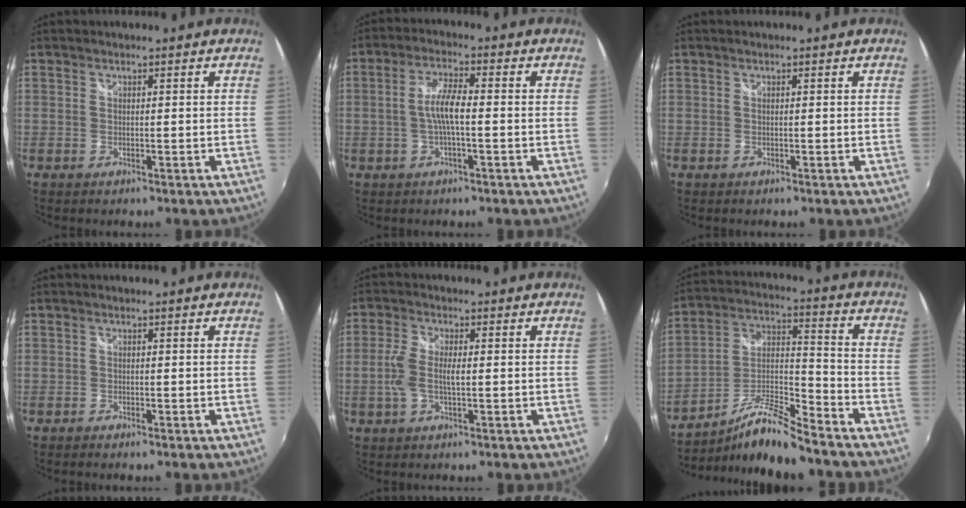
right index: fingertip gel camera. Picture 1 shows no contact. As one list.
[{"total": 5.3, "force": [-0.8, 0.9, 5.1], "torque": [-0.102, 0.007, -0.014]}, {"total": 0.0}, {"total": 0.7, "force": [-0.6, 0.2, 0.3], "torque": [-0.009, -0.003, -0.013]}, {"total": 5.4, "force": [-0.4, 2.0, 5.1], "torque": [-0.108, 0.001, -0.010]}, {"total": 12.6, "force": [-10.5, 0.9, 6.9], "torque": [-0.138, 0.011, -0.196]}]